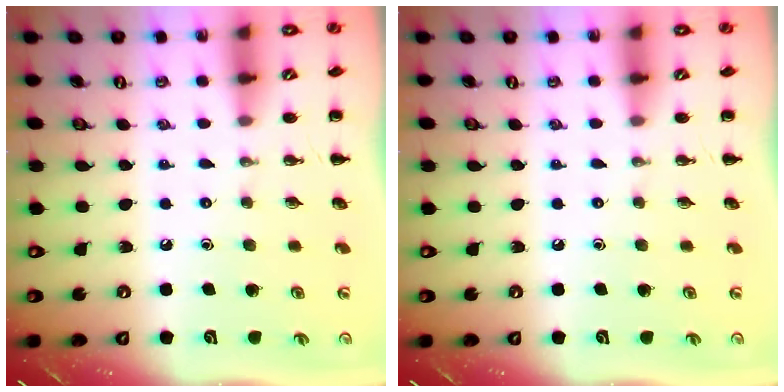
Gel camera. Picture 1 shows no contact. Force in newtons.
{"total": 0.0}